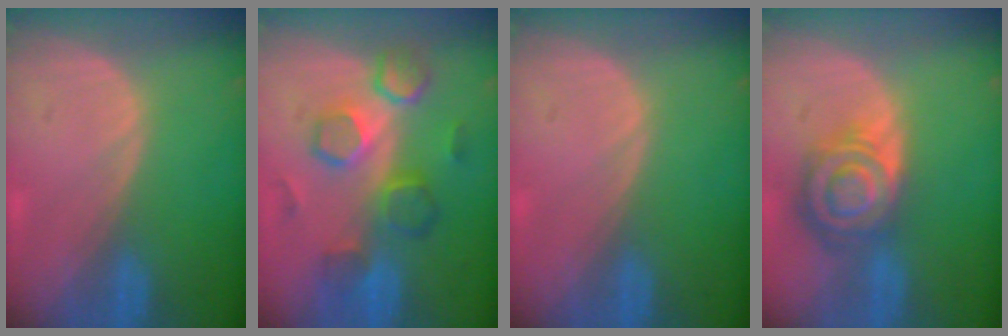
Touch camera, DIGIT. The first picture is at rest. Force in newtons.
{"total": 8.3, "press": 8.2, "slide": 1.4}
{"total": 0.0}
{"total": 8.6, "press": 7.4, "slide": 4.4}